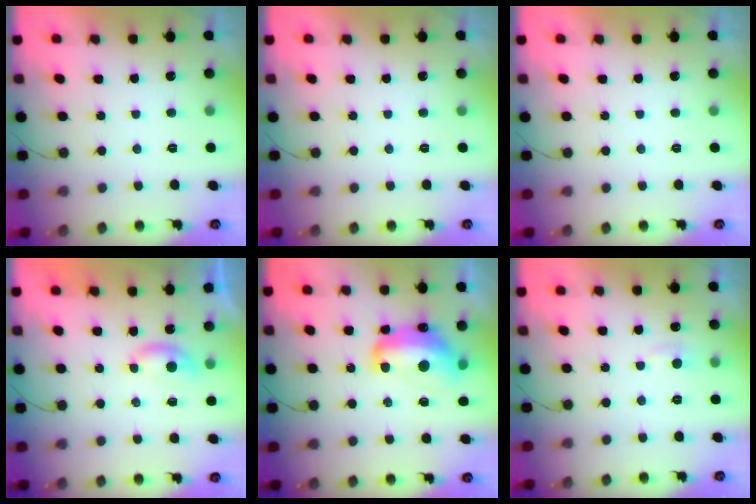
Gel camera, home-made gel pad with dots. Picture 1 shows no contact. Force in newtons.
{"total": 0.0}
{"total": 0.0}
{"total": 3.8, "press": 3.8, "slide": 0.6}
{"total": 14.5, "press": 14.5, "slide": 1.3}
{"total": 4.0, "press": 3.9, "slide": 0.5}